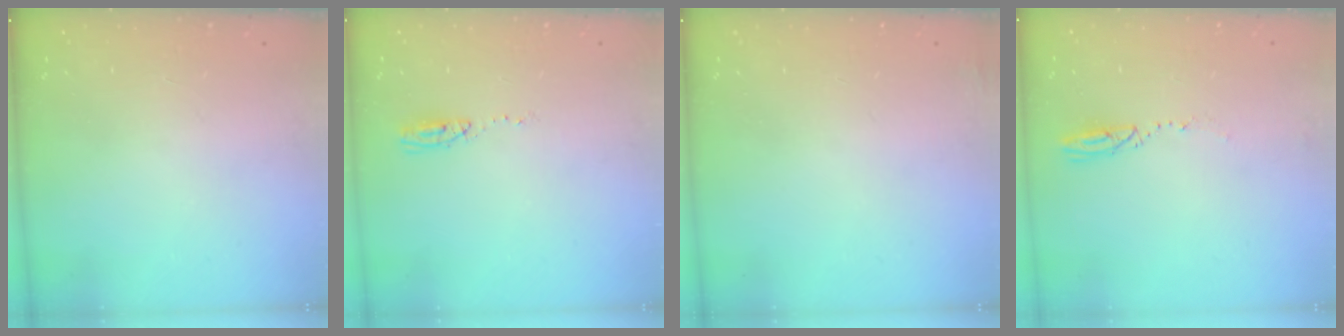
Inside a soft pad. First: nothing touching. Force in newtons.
{"total": 4.8, "press": 4.6, "slide": 1.4}
{"total": 2.8, "press": 2.6, "slide": 0.9}
{"total": 2.9, "press": 2.9, "slide": 0.4}